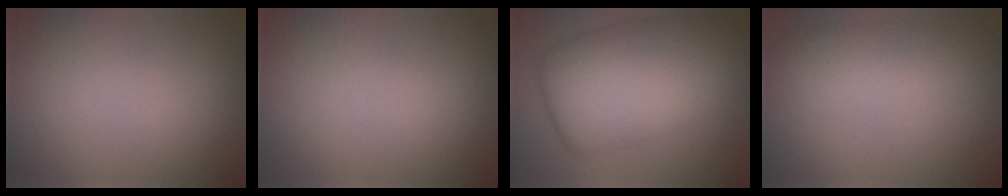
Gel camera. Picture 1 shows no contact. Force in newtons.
{"total": 0.0}
{"total": 11.4, "press": 11.4, "slide": 0.2}
{"total": 3.8, "press": 3.8, "slide": 0.1}